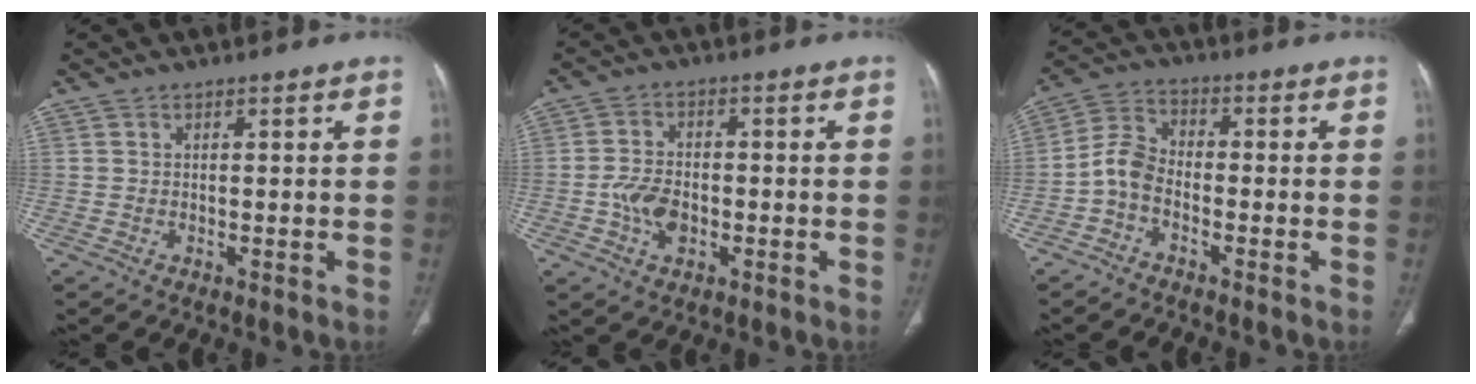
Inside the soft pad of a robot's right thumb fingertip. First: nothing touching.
{"total": 5.9, "force": [-1.6, 3.9, 4.1], "torque": [-0.071, 0.010, -0.030]}
{"total": 5.4, "force": [-2.3, 3.3, 3.5], "torque": [-0.068, 0.026, -0.060]}